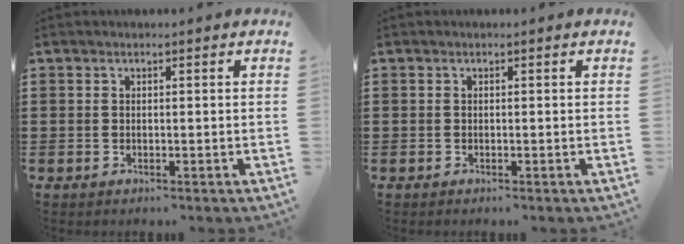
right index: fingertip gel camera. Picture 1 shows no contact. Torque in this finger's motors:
{"motor_torque": [0.96, 1.11, 0.02, 0.00]}